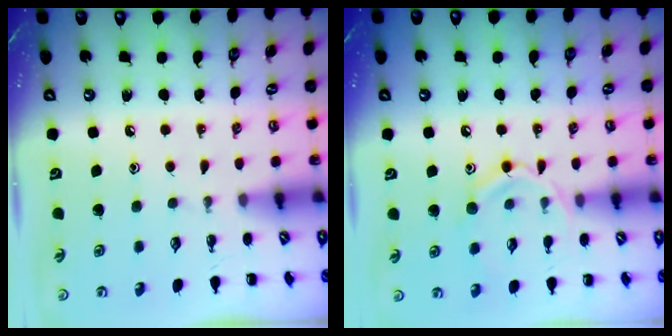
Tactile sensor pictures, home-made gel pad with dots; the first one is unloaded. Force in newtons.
{"total": 10.9, "press": 10.8, "slide": 0.9}